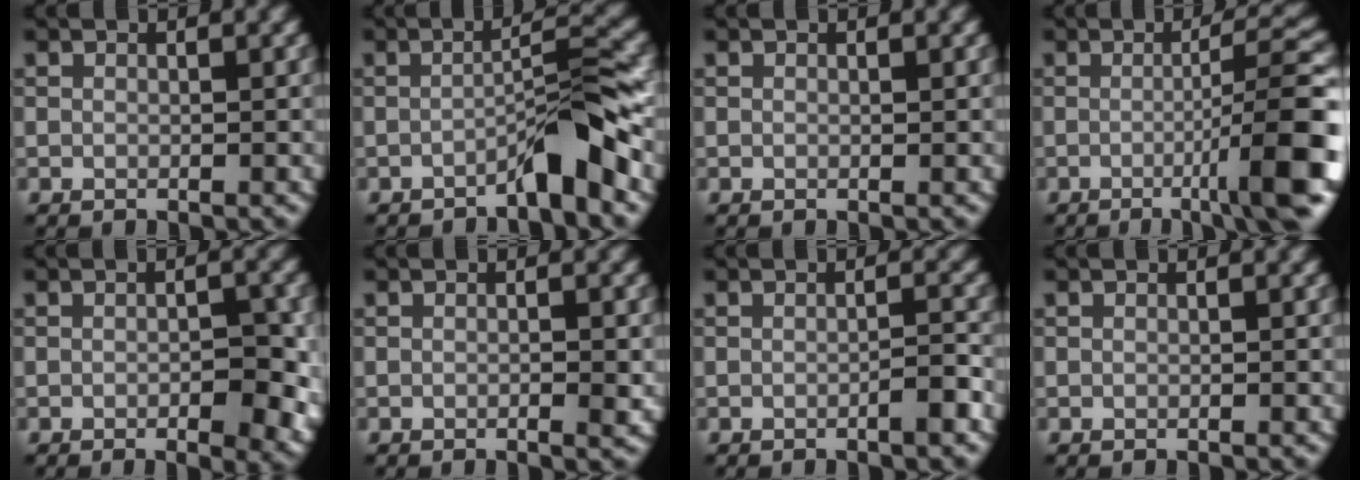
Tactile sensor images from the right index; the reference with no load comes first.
{"total": 4.1, "force": [-2.6, 0.2, 3.2], "torque": [-0.048, 0.023, -0.050]}
{"total": 0.0}
{"total": 9.1, "force": [-2.5, 1.2, 8.6], "torque": [-0.111, 0.013, -0.044]}
{"total": 5.0, "force": [-1.5, 1.7, 4.5], "torque": [-0.060, -0.002, -0.017]}
{"total": 1.2, "force": [-0.3, 0.1, 1.1], "torque": [-0.018, 0.000, -0.005]}
{"total": 1.7, "force": [-0.8, 0.1, 1.4], "torque": [-0.021, 0.005, -0.015]}
{"total": 0.0}